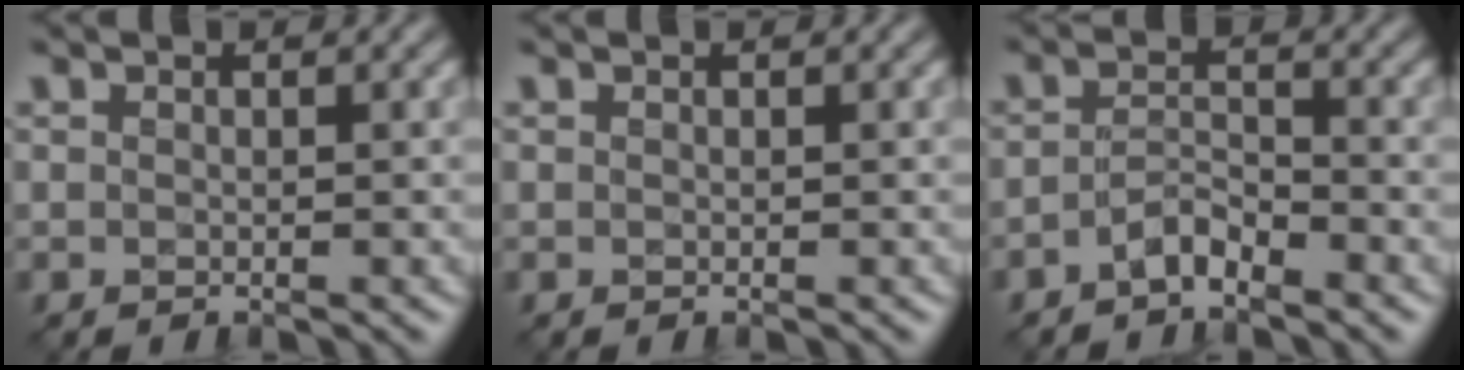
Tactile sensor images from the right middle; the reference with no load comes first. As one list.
[{"total": 0.0}, {"total": 2.3, "force": [-1.7, 0.7, 1.4], "torque": [-0.027, 0.008, -0.036]}]